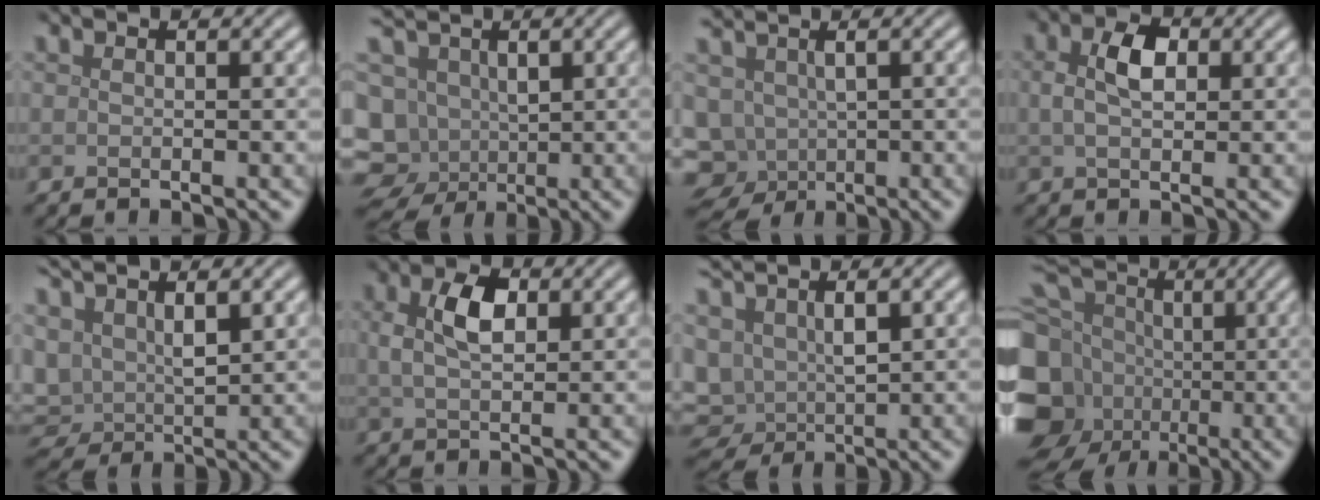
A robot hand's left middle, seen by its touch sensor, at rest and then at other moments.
{"total": 14.3, "force": [-2.8, 12.5, 6.4], "torque": [-0.163, -0.006, -0.054]}
{"total": 6.4, "force": [-1.4, 4.9, 3.8], "torque": [-0.075, -0.014, -0.017]}
{"total": 3.3, "force": [0.7, 2.0, 2.5], "torque": [-0.055, 0.007, 0.011]}
{"total": 5.5, "force": [2.4, 3.2, 3.9], "torque": [-0.097, -0.002, 0.047]}
{"total": 3.9, "force": [1.1, 2.1, 3.1], "torque": [-0.068, 0.007, 0.022]}
{"total": 5.9, "force": [0.9, 4.0, 4.2], "torque": [-0.099, -0.010, 0.020]}
{"total": 14.9, "force": [-0.3, 12.3, 8.4], "torque": [-0.216, -0.001, -0.002]}